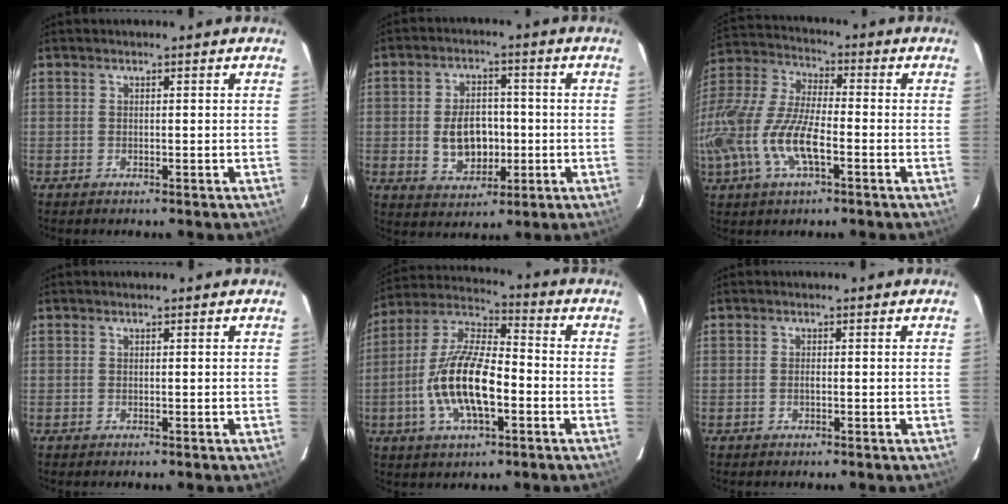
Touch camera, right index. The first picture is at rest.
{"total": 9.3, "force": [-1.2, 6.3, 6.6], "torque": [-0.130, 0.010, -0.005]}
{"total": 19.0, "force": [-5.7, 7.6, 16.5], "torque": [-0.353, -0.017, -0.116]}
{"total": 0.0}
{"total": 16.2, "force": [-4.2, 6.2, 14.4], "torque": [-0.292, -0.001, -0.083]}
{"total": 0.7, "force": [-0.2, 0.3, 0.6], "torque": [-0.011, 0.001, -0.004]}